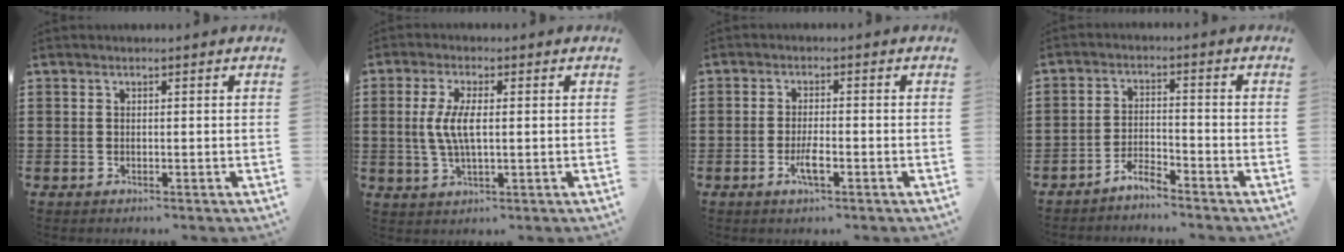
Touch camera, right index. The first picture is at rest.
{"total": 5.4, "force": [0.3, 1.8, 5.1], "torque": [-0.118, -0.003, -0.004]}
{"total": 3.3, "force": [-1.4, 0.8, 2.9], "torque": [-0.063, -0.003, -0.030]}
{"total": 3.3, "force": [-3.3, 0.1, 0.6], "torque": [-0.025, 0.004, -0.070]}